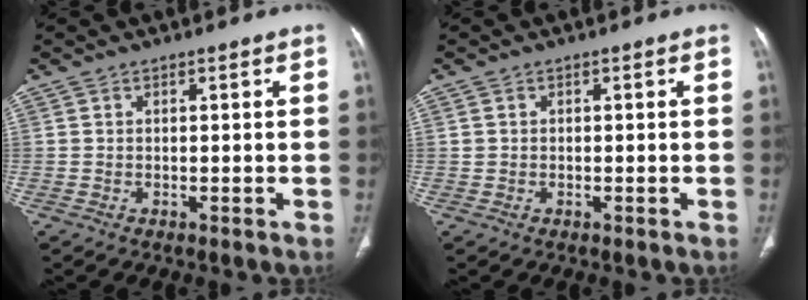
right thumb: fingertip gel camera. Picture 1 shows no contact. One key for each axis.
{"total": 0.6, "fx": 0.0, "fy": 0.6, "fz": 0.2, "tx": -0.002, "ty": 0.002, "tz": 0.002}